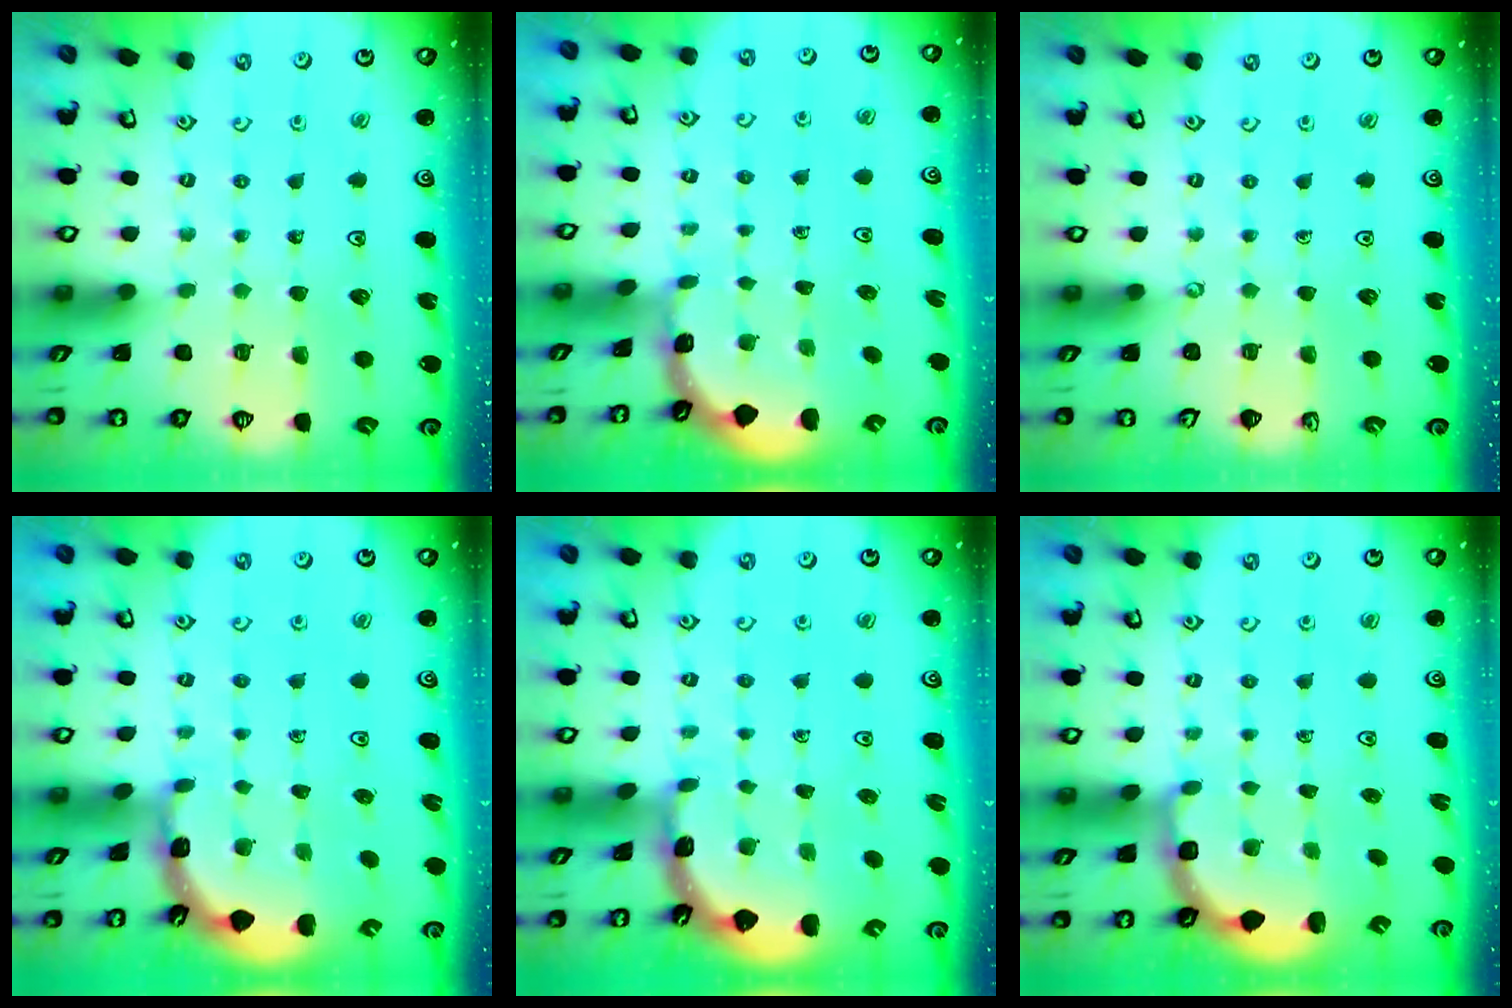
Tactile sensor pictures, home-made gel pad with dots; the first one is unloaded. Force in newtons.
{"total": 1.2, "press": 1.1, "slide": 0.2}
{"total": 0.0}
{"total": 1.6, "press": 1.6, "slide": 0.1}
{"total": 1.6, "press": 1.6, "slide": 0.1}
{"total": 2.8, "press": 2.4, "slide": 1.4}